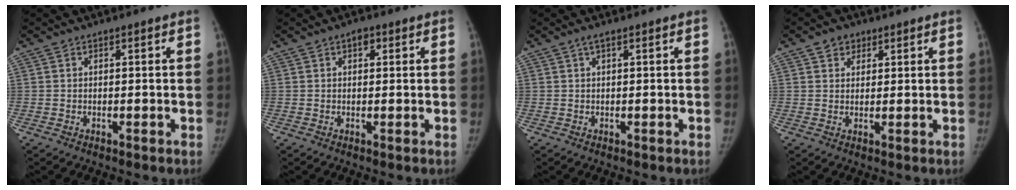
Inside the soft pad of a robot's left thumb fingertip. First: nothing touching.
{"total": 2.0, "force": [0.9, 1.3, 1.2], "torque": [-0.007, 0.001, 0.008]}
{"total": 0.9, "force": [0.5, 0.1, 0.8], "torque": [-0.019, 0.009, 0.008]}
{"total": 3.2, "force": [1.8, 2.4, 0.9], "torque": [0.005, -0.008, 0.025]}